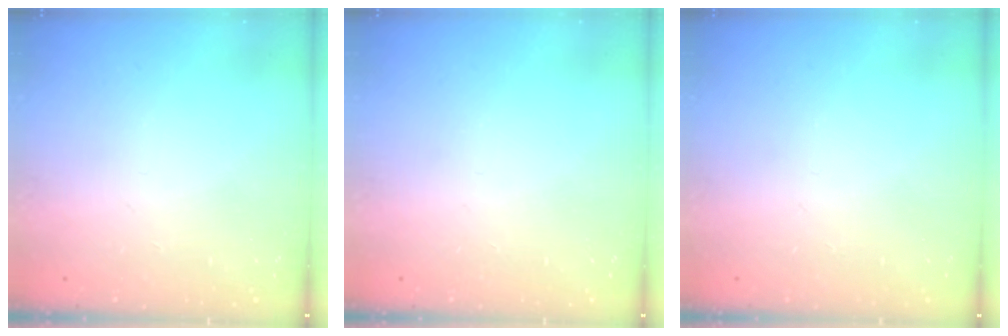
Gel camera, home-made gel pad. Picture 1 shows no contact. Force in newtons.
{"total": 0.0}
{"total": 0.0}